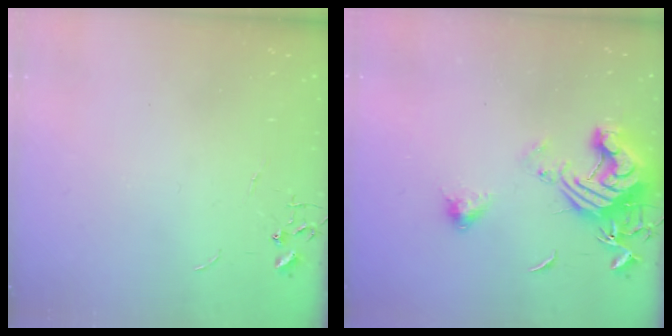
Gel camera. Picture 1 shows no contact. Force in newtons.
{"total": 15.2, "press": 15.1, "slide": 1.8}